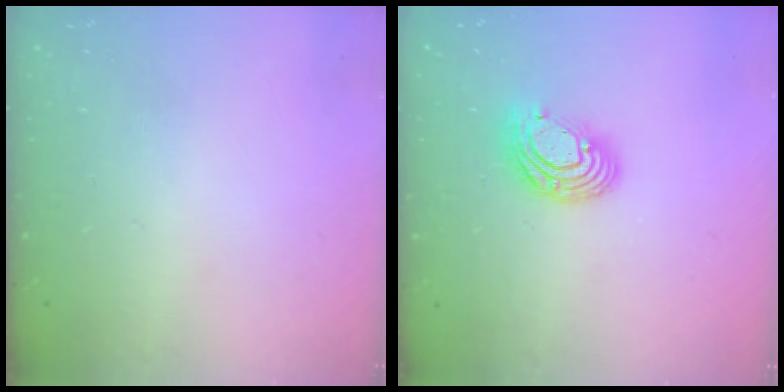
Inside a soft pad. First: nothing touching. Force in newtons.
{"total": 9.9, "press": 9.9, "slide": 0.8}